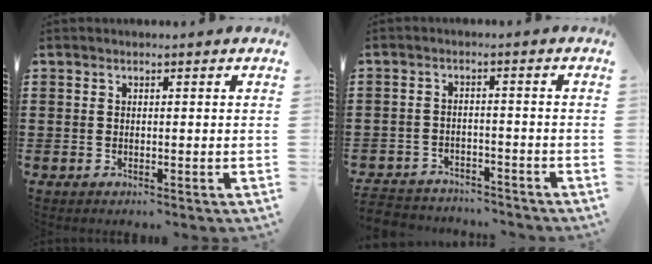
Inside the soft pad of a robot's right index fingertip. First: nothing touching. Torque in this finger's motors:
{"motor_torque": [-1.17, 0.96, -1.05, 0.08]}